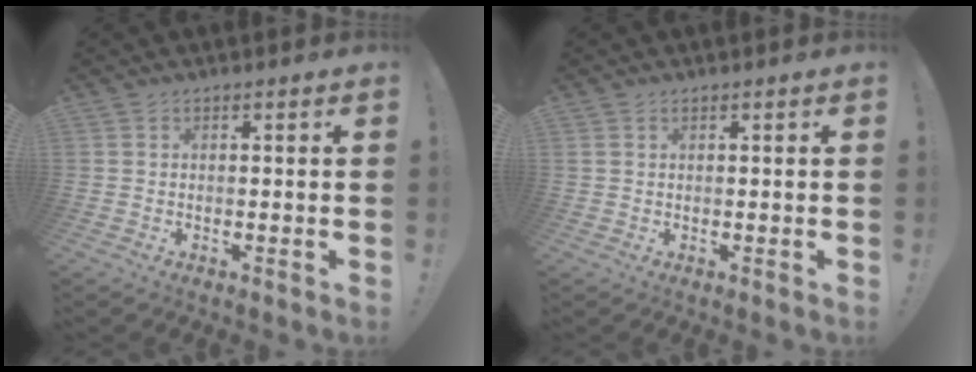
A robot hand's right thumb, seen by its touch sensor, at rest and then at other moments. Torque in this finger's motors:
{"motor_torque": [0.12, -0.22, -0.06, -0.11, 0.08]}